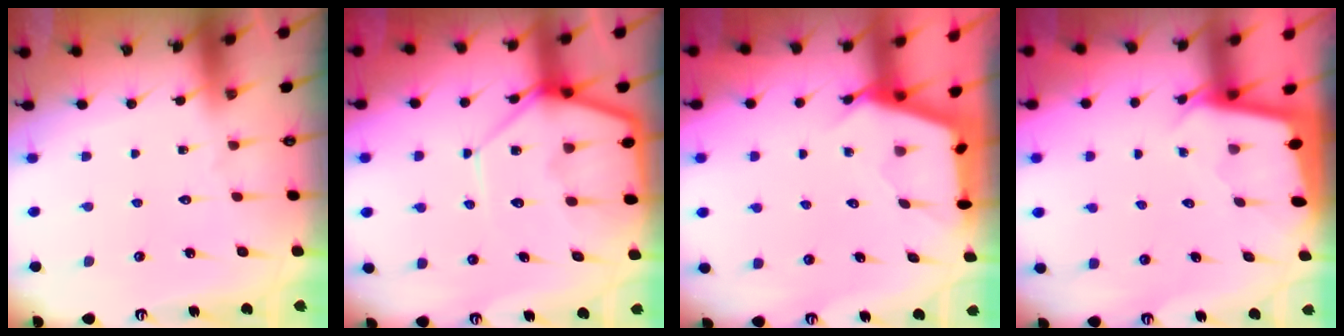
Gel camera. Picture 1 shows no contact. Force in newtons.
{"total": 11.5, "press": 11.4, "slide": 1.0}
{"total": 2.7, "press": 2.7, "slide": 0.3}
{"total": 1.9, "press": 1.9, "slide": 0.1}